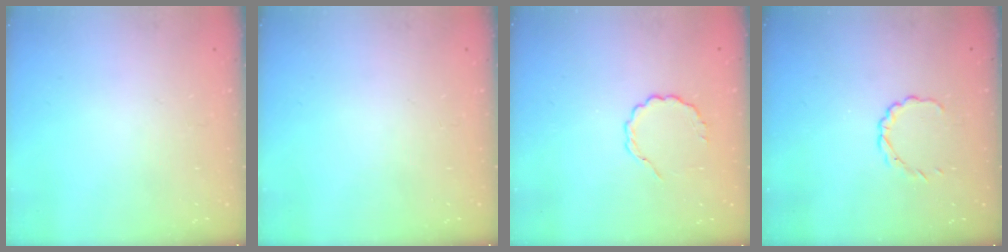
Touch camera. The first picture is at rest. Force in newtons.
{"total": 0.0}
{"total": 4.1, "press": 3.9, "slide": 1.3}
{"total": 2.8, "press": 2.7, "slide": 0.9}